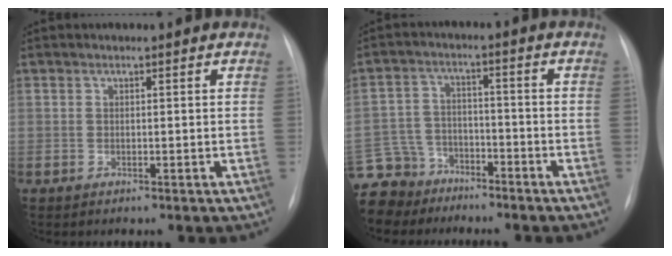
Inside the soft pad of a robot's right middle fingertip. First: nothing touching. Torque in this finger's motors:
{"motor_torque": [1.04, -0.98, 0.13, -0.01]}